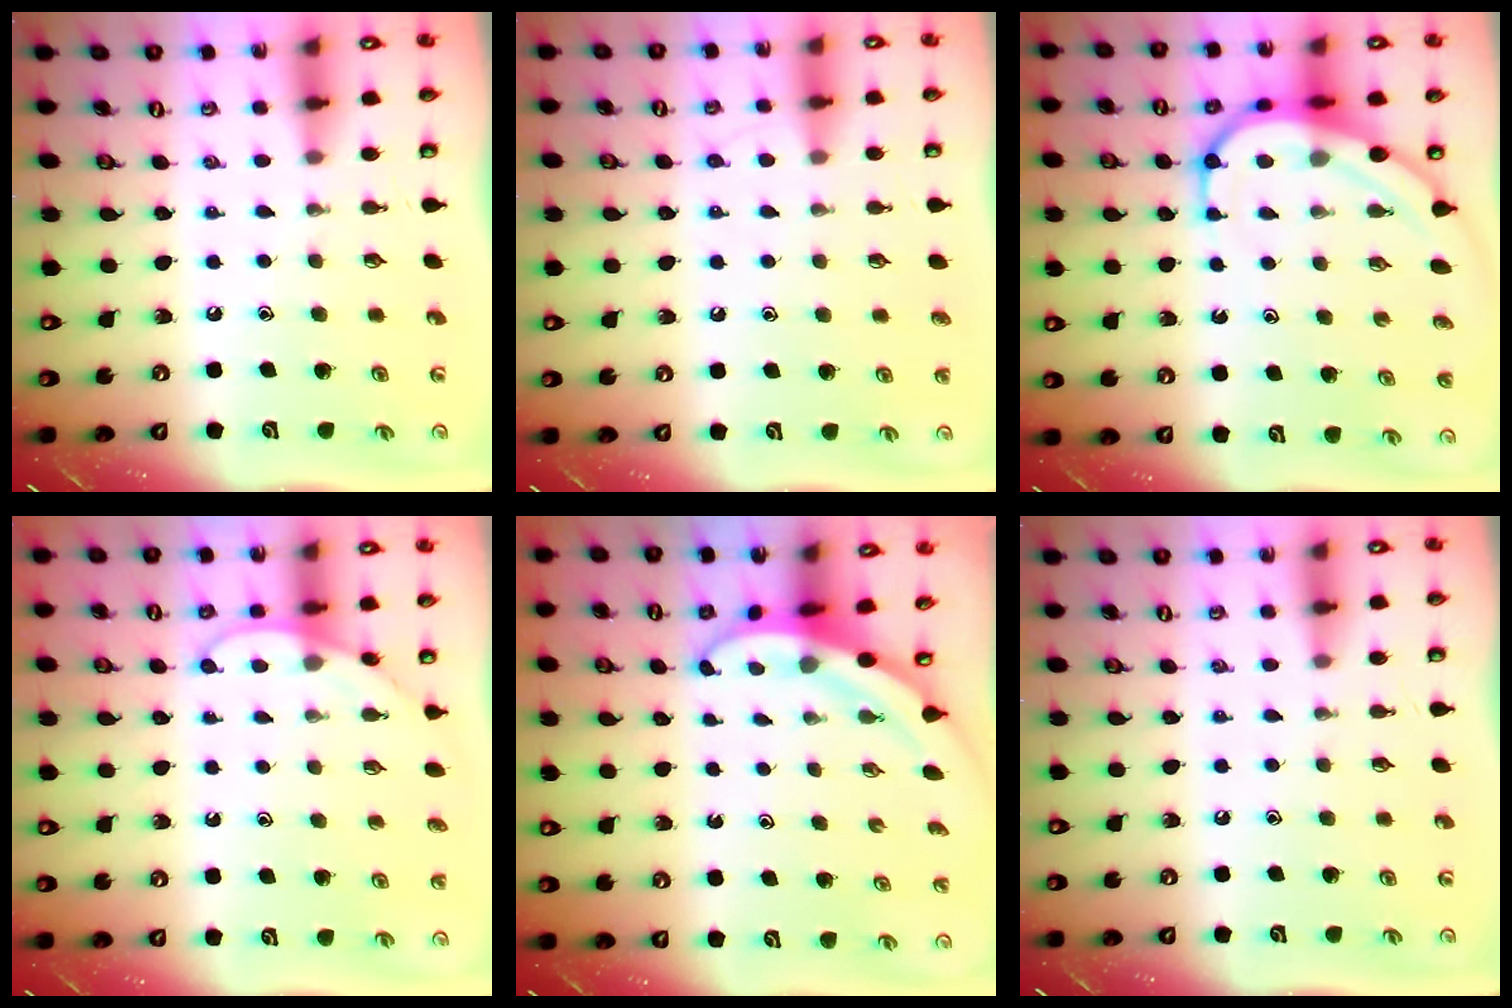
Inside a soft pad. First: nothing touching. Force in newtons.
{"total": 5.6, "press": 5.6, "slide": 0.5}
{"total": 9.4, "press": 9.4, "slide": 1.0}
{"total": 6.5, "press": 6.4, "slide": 0.6}
{"total": 3.3, "press": 3.3, "slide": 0.0}
{"total": 0.0}